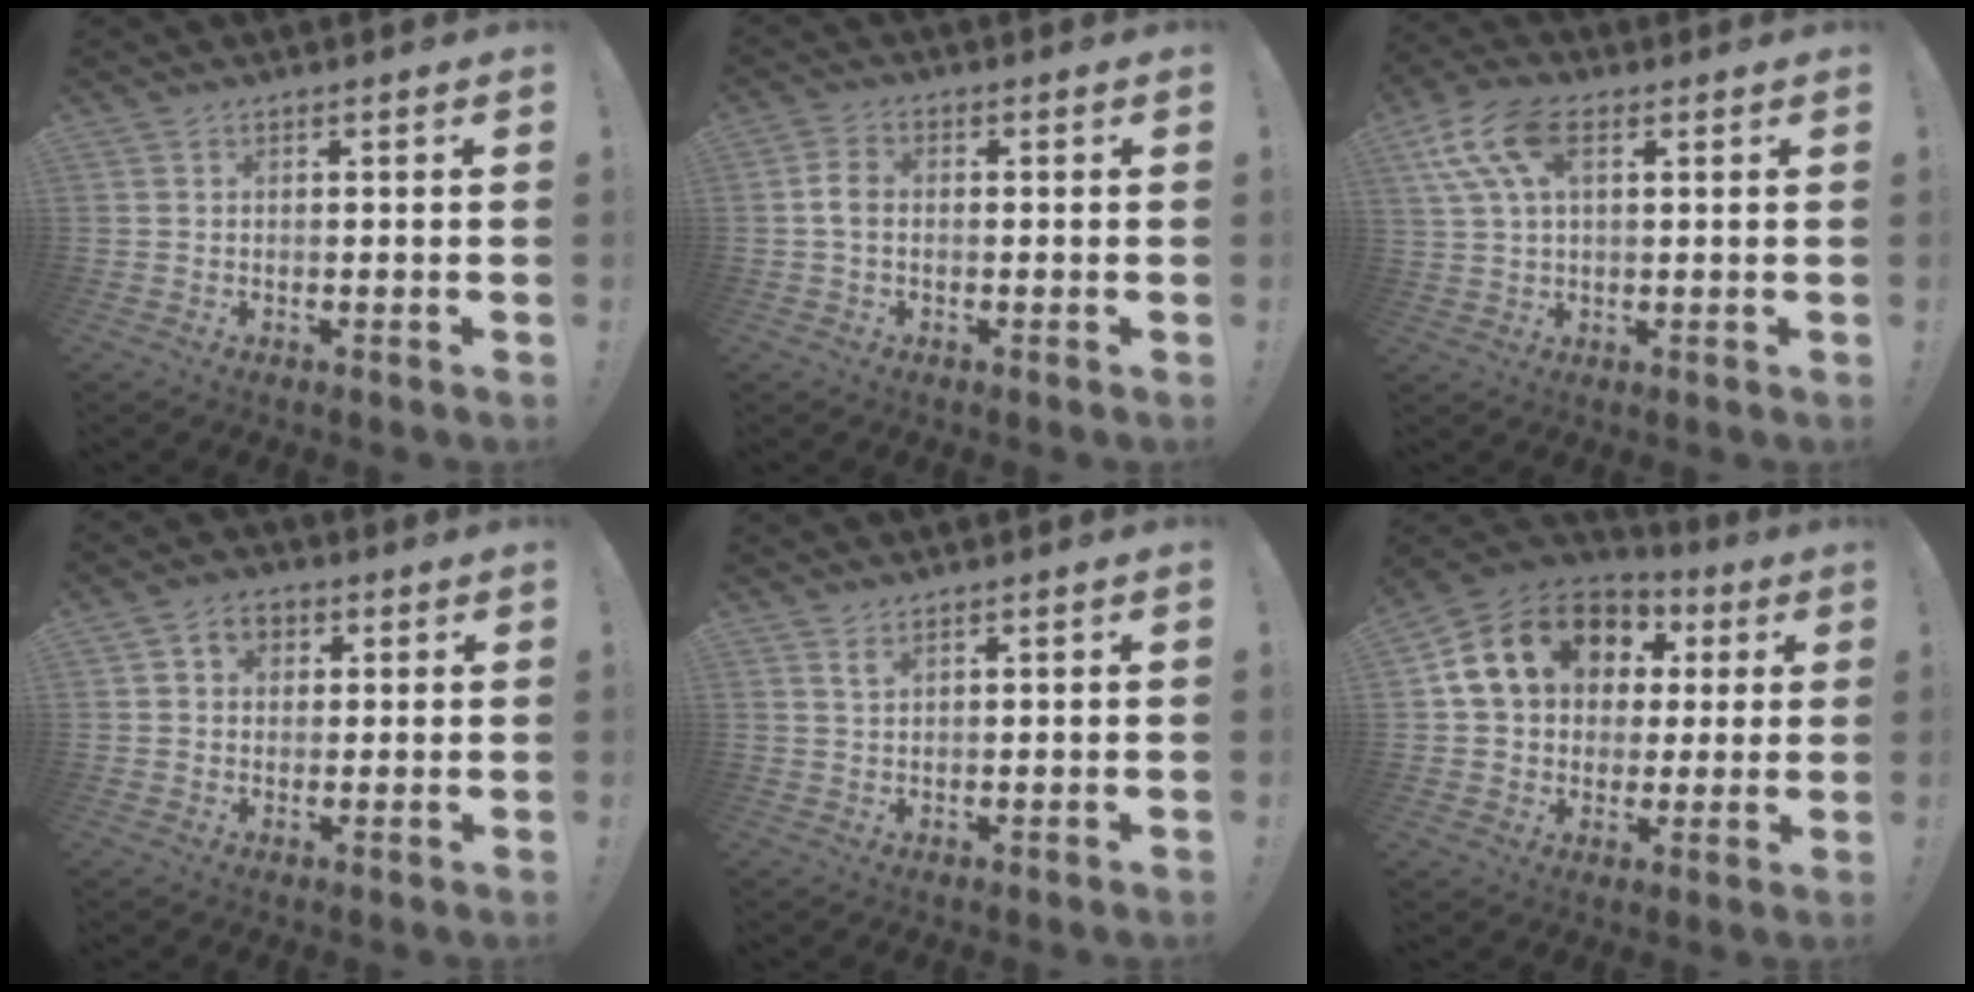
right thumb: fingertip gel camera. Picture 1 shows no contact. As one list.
[{"total": 4.6, "force": [-0.4, 3.1, 3.4], "torque": [-0.064, 0.012, -0.005]}, {"total": 12.8, "force": [4.9, 7.1, 9.5], "torque": [-0.193, -0.002, 0.094]}, {"total": 5.2, "force": [1.6, 4.4, 2.3], "torque": [-0.031, 0.001, 0.031]}, {"total": 1.8, "force": [1.3, 0.4, 1.2], "torque": [-0.017, -0.004, 0.023]}, {"total": 17.5, "force": [6.5, 13.4, 9.2], "torque": [-0.140, -0.016, 0.133]}]